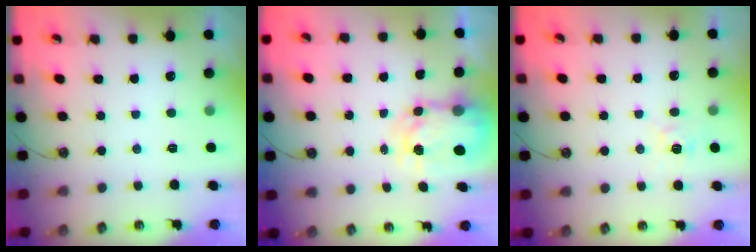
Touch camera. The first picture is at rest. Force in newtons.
{"total": 6.6, "press": 6.6, "slide": 0.6}
{"total": 5.4, "press": 5.3, "slide": 0.5}